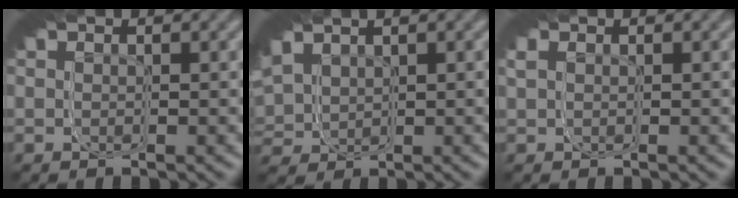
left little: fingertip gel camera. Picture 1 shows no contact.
{"total": 5.3, "force": [0.4, 4.3, 3.1], "torque": [-0.076, -0.005, 0.009]}
{"total": 1.5, "force": [0.6, 1.1, 0.8], "torque": [-0.014, 0.002, 0.006]}